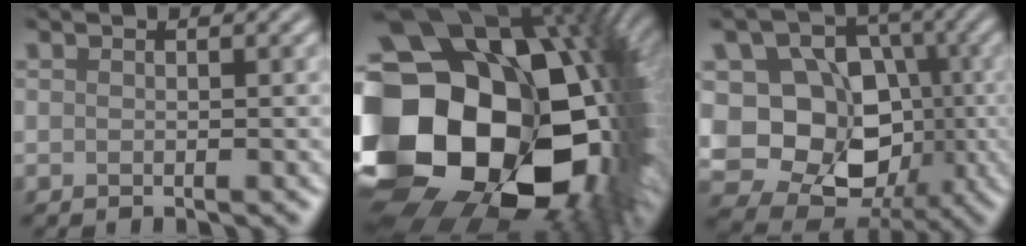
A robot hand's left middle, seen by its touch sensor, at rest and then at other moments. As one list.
[{"total": 22.6, "force": [-0.4, 16.2, 15.7], "torque": [-0.314, -0.074, 0.037]}, {"total": 11.9, "force": [-0.9, 9.8, 6.6], "torque": [-0.098, -0.008, -0.030]}]